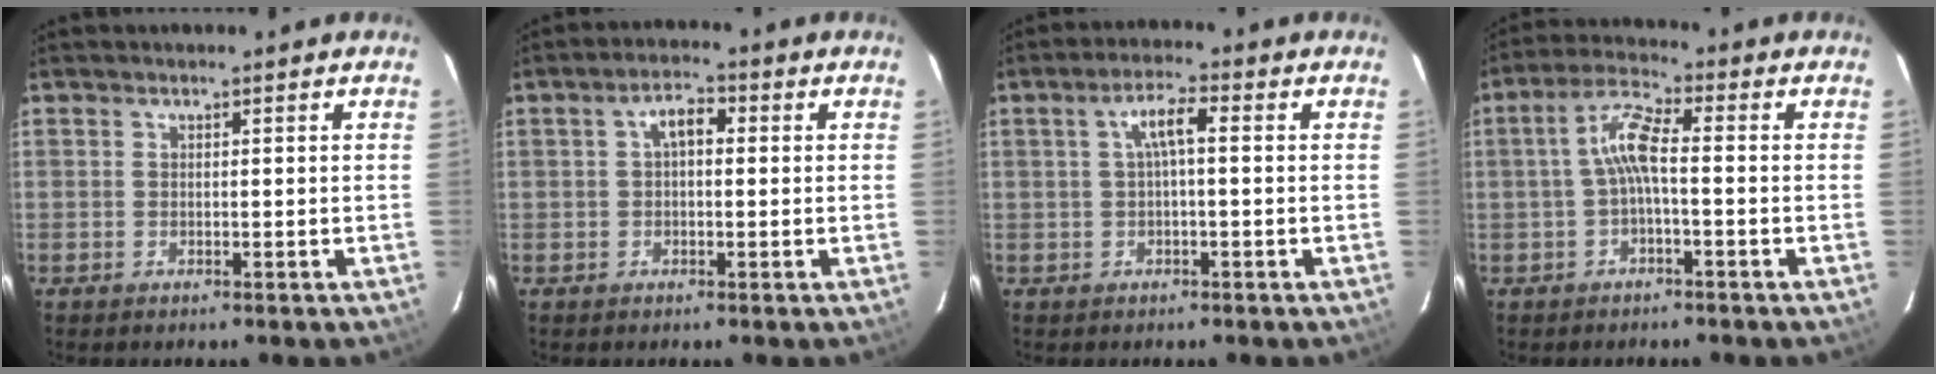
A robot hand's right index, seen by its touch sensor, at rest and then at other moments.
{"total": 3.9, "force": [0.6, 2.1, 3.2], "torque": [-0.055, 0.017, 0.010]}
{"total": 4.2, "force": [0.4, 1.0, 4.0], "torque": [-0.078, 0.013, 0.010]}
{"total": 5.7, "force": [-1.0, 1.2, 5.5], "torque": [-0.122, 0.017, -0.020]}